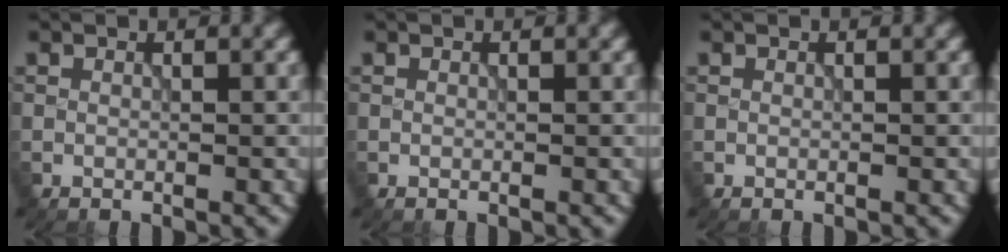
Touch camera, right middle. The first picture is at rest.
{"total": 0.0}
{"total": 0.0}